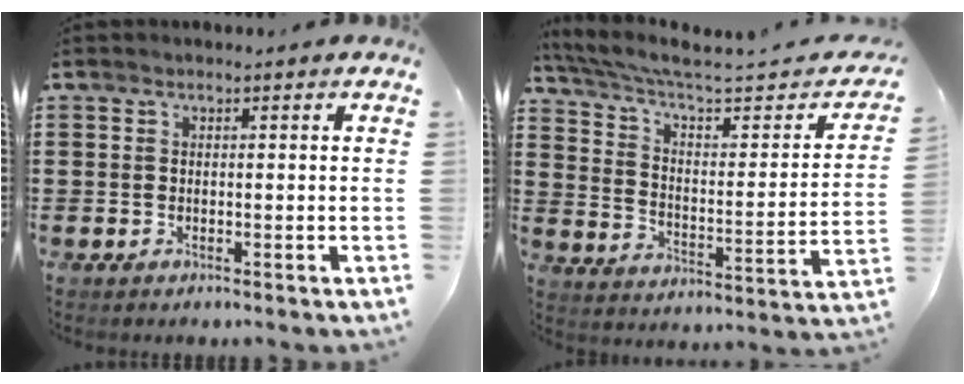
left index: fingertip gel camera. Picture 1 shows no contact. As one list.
[{"total": 5.2, "force": [3.6, 1.3, 3.5], "torque": [-0.087, -0.027, 0.055]}]